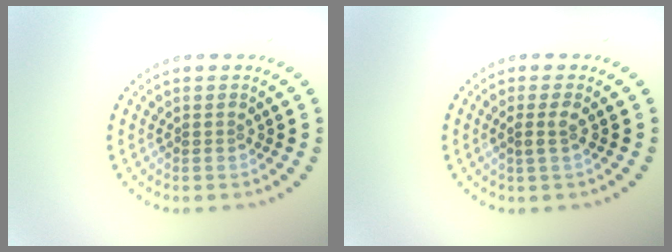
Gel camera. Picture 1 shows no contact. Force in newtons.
{"total": 1.3, "press": 1.0, "slide": 0.8}